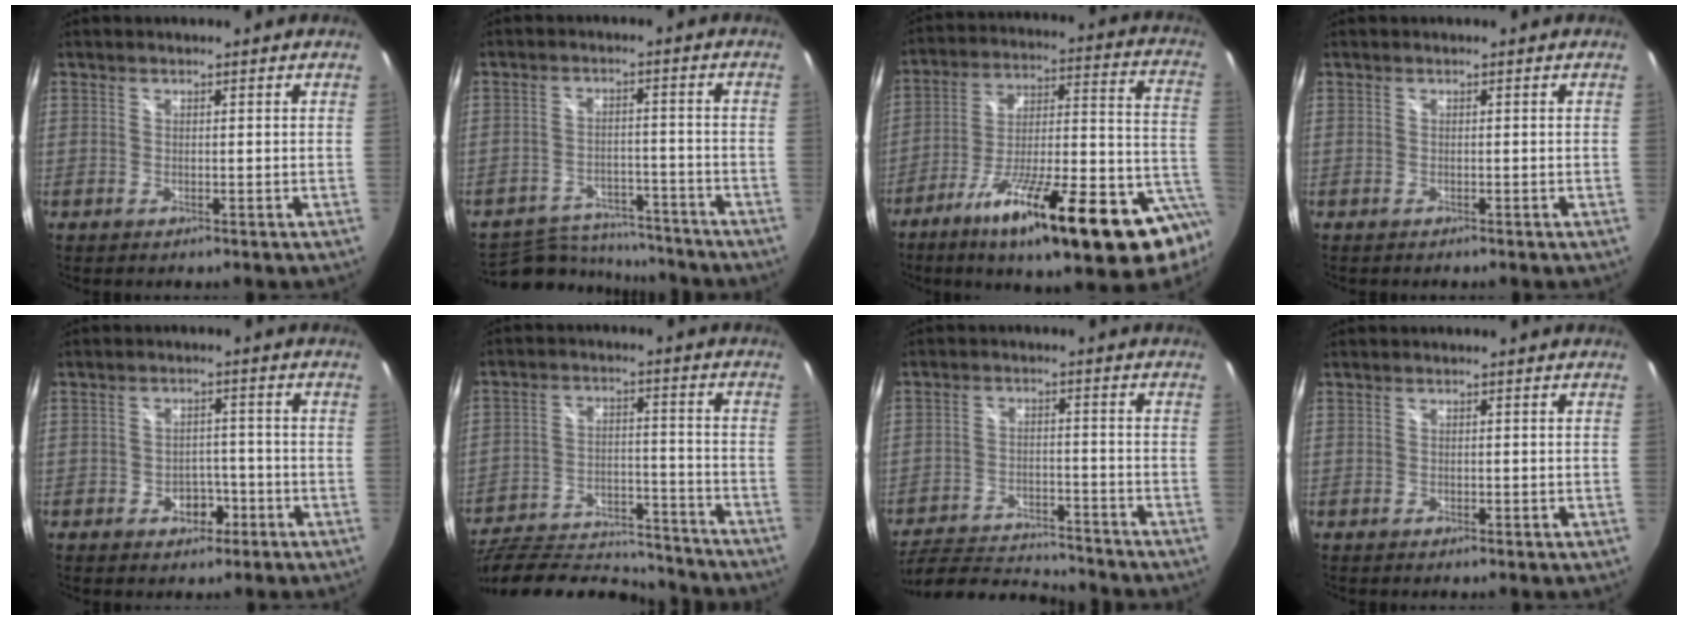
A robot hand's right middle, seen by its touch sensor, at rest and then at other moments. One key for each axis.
{"total": 12.5, "fx": -11.3, "fy": 4.5, "fz": 3.0, "tx": -0.076, "ty": 0.015, "tz": -0.155}
{"total": 27.5, "fx": -14.8, "fy": 5.3, "fz": 22.5, "tx": -0.306, "ty": -0.032, "tz": -0.227}
{"total": 0.0}
{"total": 4.0, "fx": -1.9, "fy": 3.0, "fz": 1.8, "tx": -0.034, "ty": 0.011, "tz": -0.017}
{"total": 23.2, "fx": -20.4, "fy": 6.9, "fz": 8.6, "tx": -0.173, "ty": 0.000, "tz": -0.290}
{"total": 13.1, "fx": -12.0, "fy": 3.0, "fz": 4.4, "tx": -0.107, "ty": -0.006, "tz": -0.190}
{"total": 0.0}